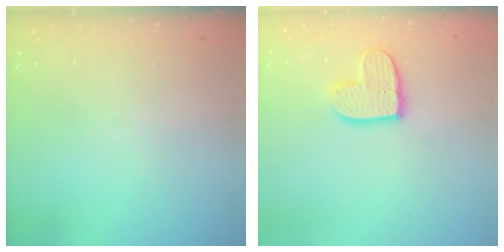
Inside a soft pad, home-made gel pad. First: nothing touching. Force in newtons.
{"total": 11.0, "press": 10.9, "slide": 0.9}